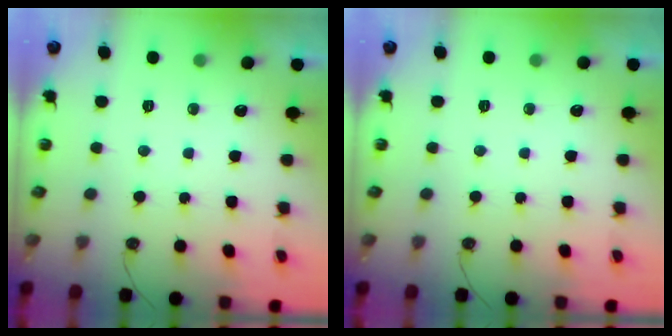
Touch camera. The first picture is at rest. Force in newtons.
{"total": 0.0}